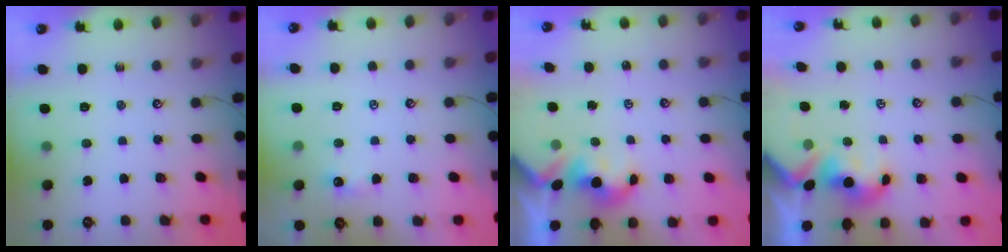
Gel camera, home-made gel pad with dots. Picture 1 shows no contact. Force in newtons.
{"total": 1.9, "press": 1.9, "slide": 0.4}
{"total": 1.7, "press": 1.6, "slide": 0.2}
{"total": 2.1, "press": 2.0, "slide": 0.7}